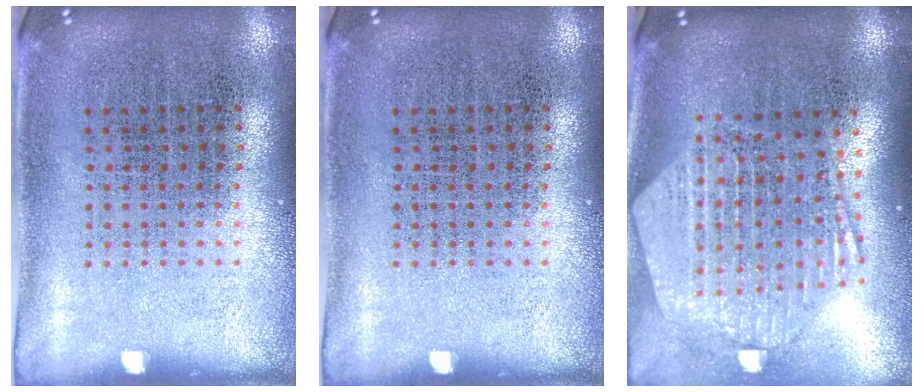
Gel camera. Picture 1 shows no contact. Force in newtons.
{"total": 0.0}
{"total": 2.7, "press": 2.2, "slide": 1.5}